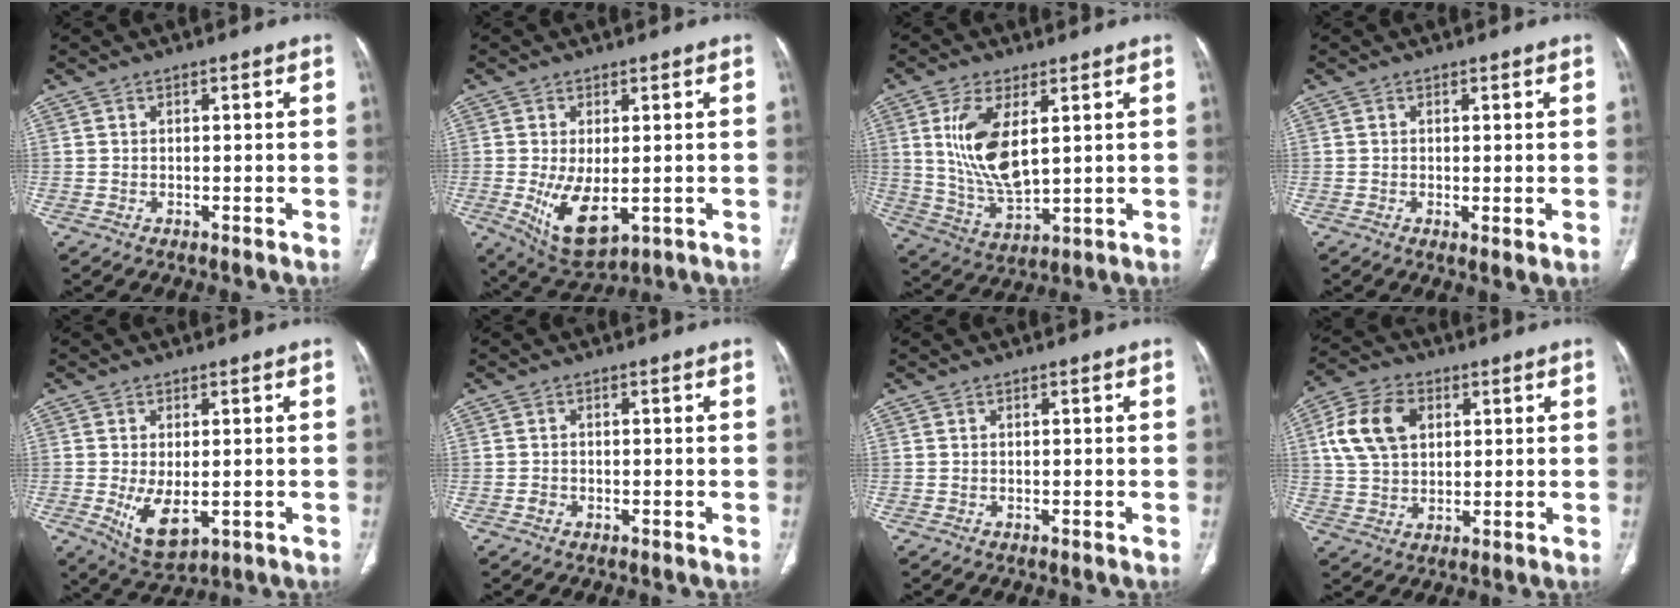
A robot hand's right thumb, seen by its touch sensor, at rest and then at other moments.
{"total": 9.7, "force": [-1.8, 4.8, 8.2], "torque": [-0.138, -0.022, -0.010]}
{"total": 13.0, "force": [3.3, 6.1, 11.0], "torque": [-0.215, -0.025, 0.076]}
{"total": 1.8, "force": [-0.2, 0.5, 1.8], "torque": [-0.035, -0.010, -0.003]}
{"total": 6.8, "force": [-1.3, 3.4, 5.7], "torque": [-0.098, -0.018, -0.007]}
{"total": 0.9, "force": [-0.4, 0.8, 0.4], "torque": [-0.007, 0.004, -0.007]}
{"total": 0.0}
{"total": 11.8, "force": [3.4, 8.1, 7.9], "torque": [-0.139, 0.008, 0.063]}